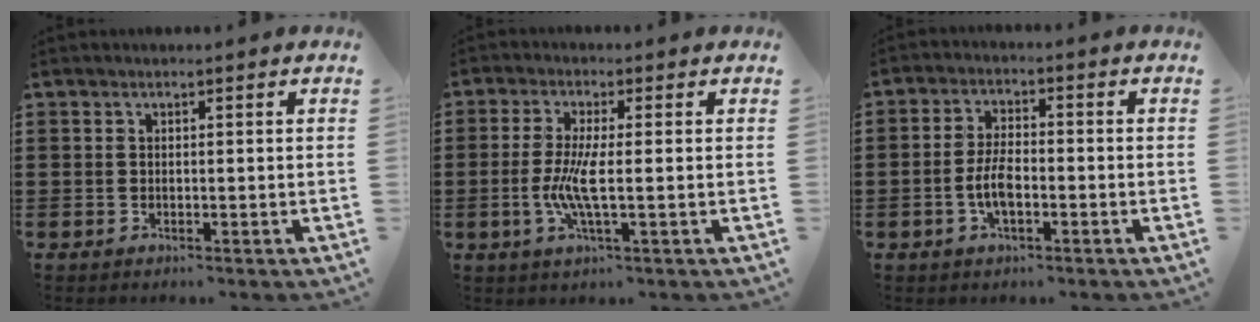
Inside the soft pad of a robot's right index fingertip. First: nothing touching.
{"total": 5.9, "force": [-0.8, 1.0, 5.8], "torque": [-0.130, -0.012, -0.025]}
{"total": 5.0, "force": [-1.4, 2.3, 4.2], "torque": [-0.102, -0.001, -0.033]}